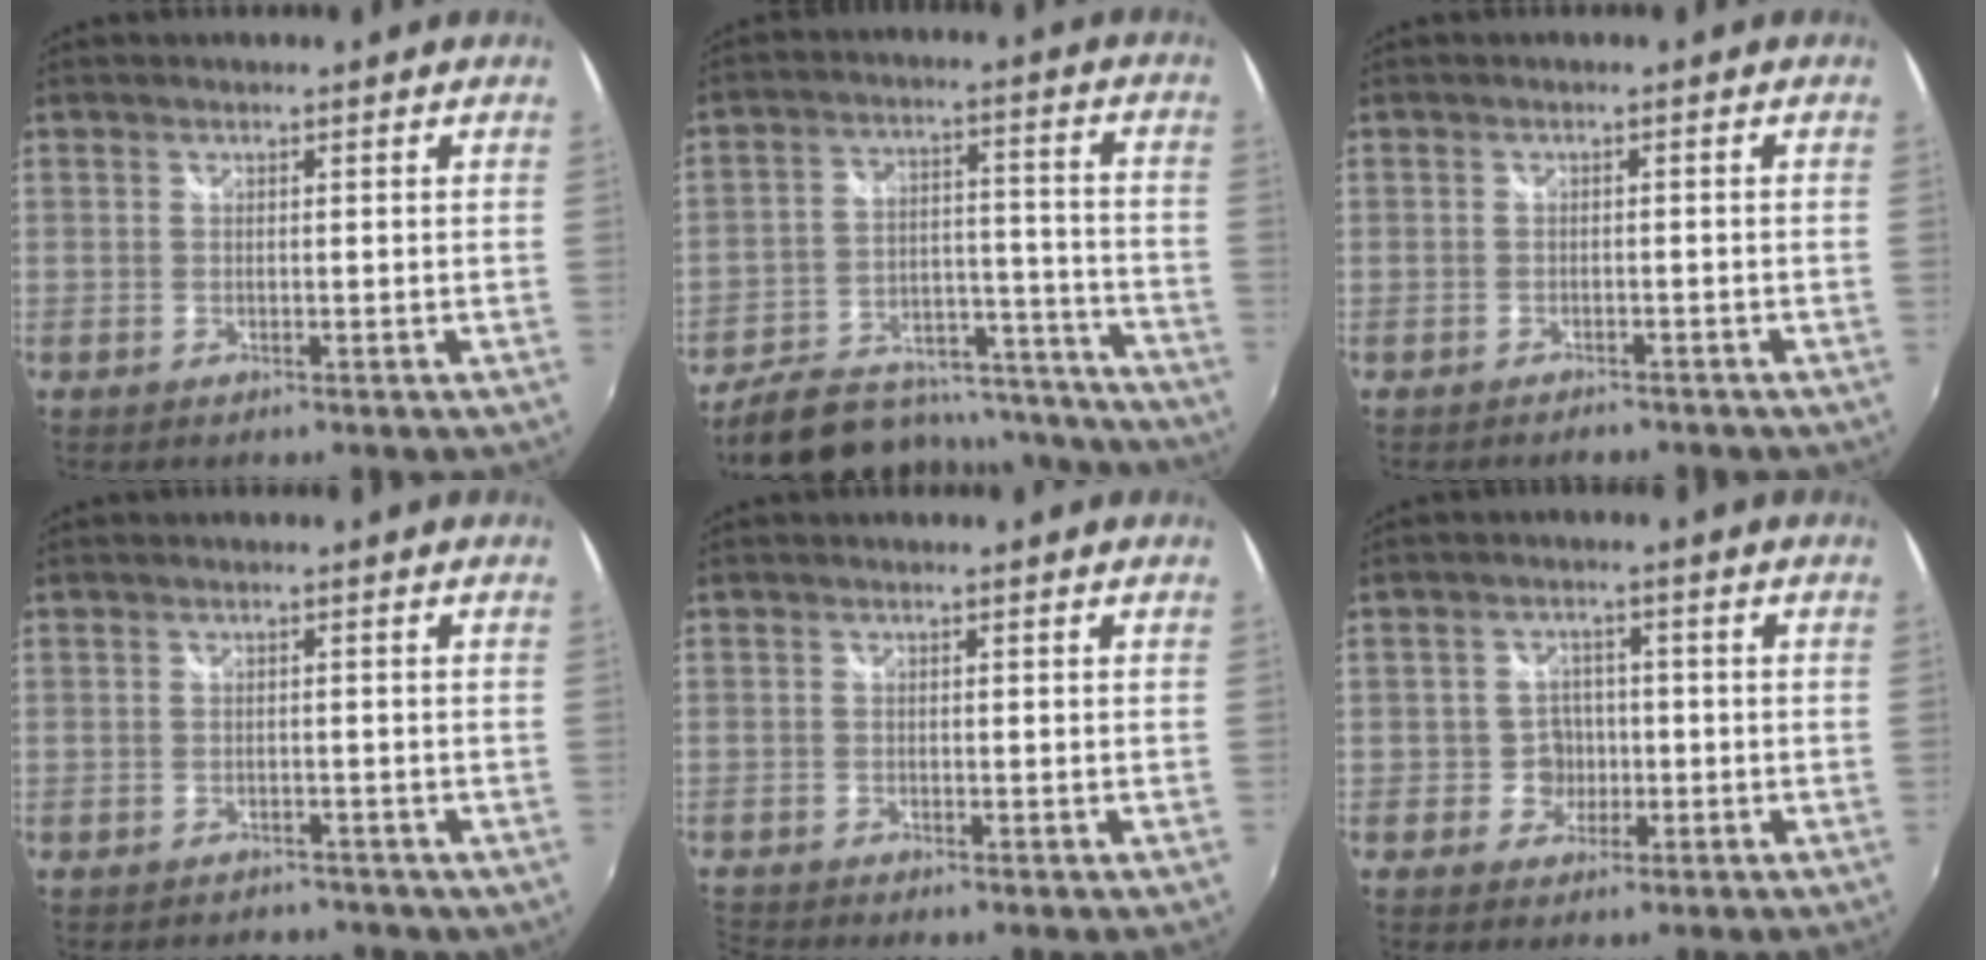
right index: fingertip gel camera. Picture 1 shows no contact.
{"total": 21.2, "force": [-16.5, 10.2, 8.5], "torque": [-0.151, 0.051, -0.197]}
{"total": 3.2, "force": [-2.9, 1.0, 1.0], "torque": [-0.026, -0.009, -0.039]}
{"total": 4.3, "force": [-3.5, 2.4, 1.0], "torque": [-0.017, 0.000, -0.041]}
{"total": 2.1, "force": [-2.0, -0.1, 0.7], "torque": [-0.021, -0.013, -0.045]}
{"total": 3.8, "force": [-1.1, 3.6, 0.4], "torque": [-0.005, 0.014, -0.017]}